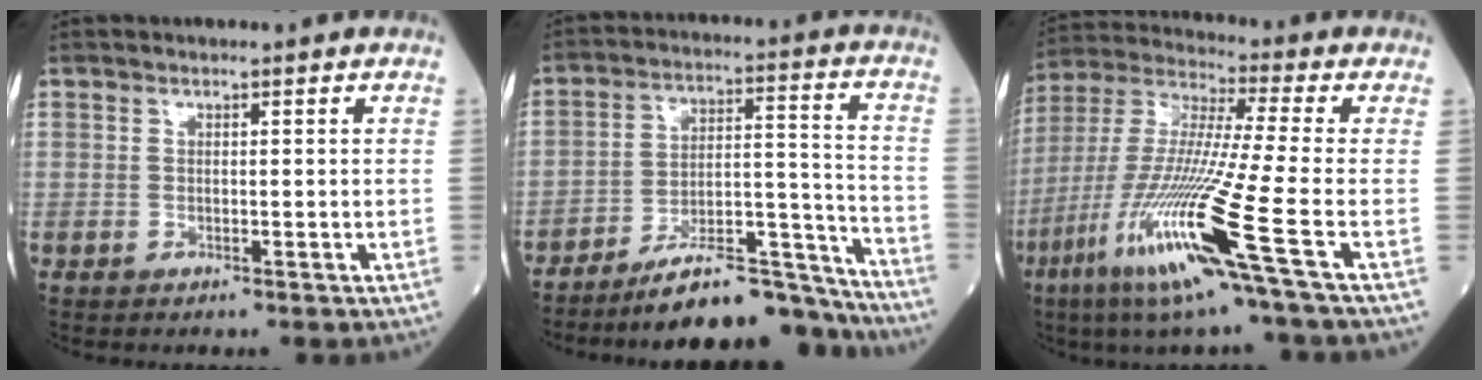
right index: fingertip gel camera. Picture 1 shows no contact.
{"total": 15.1, "force": [-14.4, 1.3, 4.4], "torque": [-0.053, 0.047, -0.234]}
{"total": 18.0, "force": [-7.9, -1.5, 16.1], "torque": [-0.351, -0.042, -0.159]}